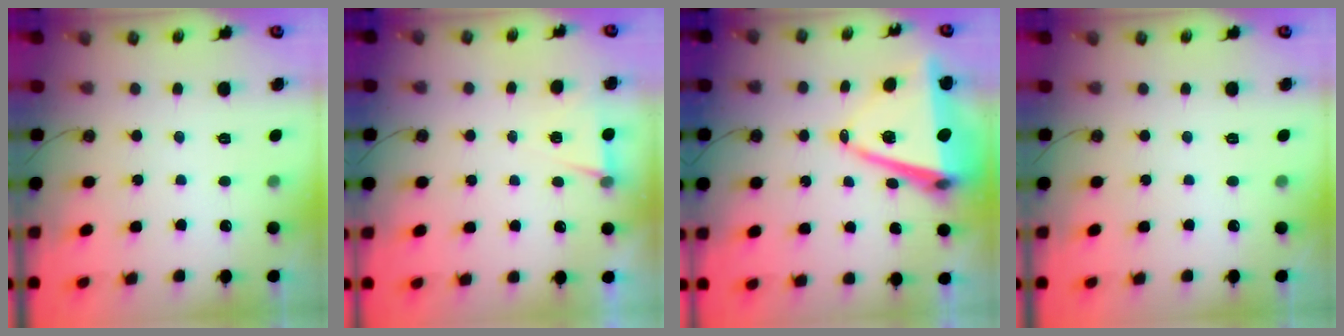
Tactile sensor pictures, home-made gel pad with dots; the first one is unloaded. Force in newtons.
{"total": 4.9, "press": 2.2, "slide": 4.4}
{"total": 11.7, "press": 11.0, "slide": 4.0}
{"total": 0.0}